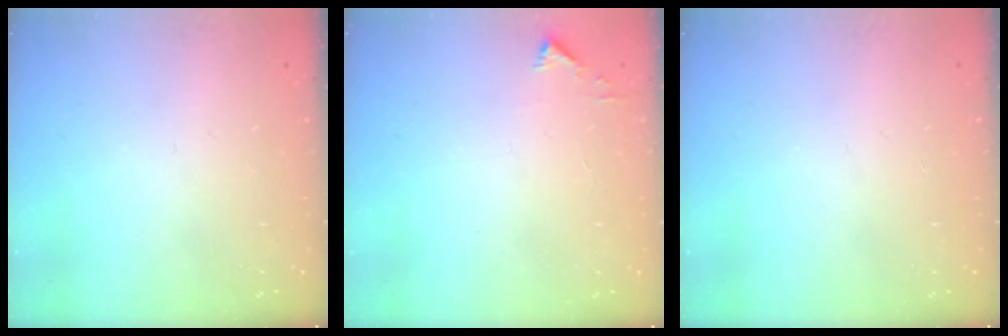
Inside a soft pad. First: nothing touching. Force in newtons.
{"total": 2.3, "press": 2.3, "slide": 0.2}
{"total": 0.0}